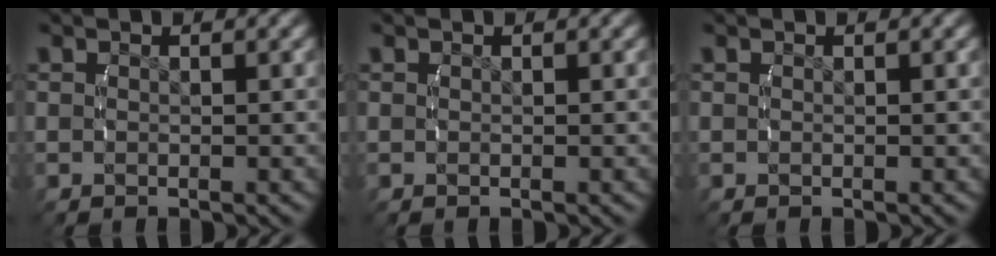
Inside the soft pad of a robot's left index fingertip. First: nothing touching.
{"total": 0.0}
{"total": 0.0}